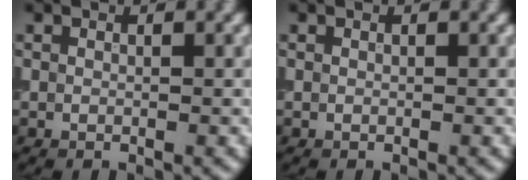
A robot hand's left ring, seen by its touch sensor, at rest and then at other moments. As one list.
[{"total": 0.0}]